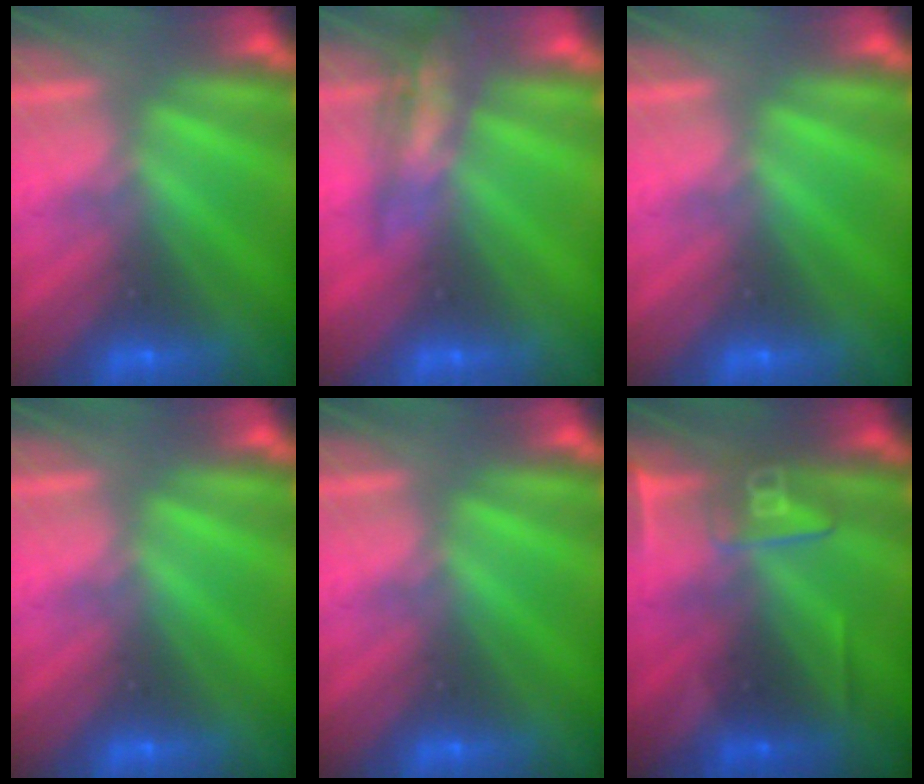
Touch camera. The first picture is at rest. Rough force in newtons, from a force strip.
{"total": 2.4}
{"total": 0.0}
{"total": 0.0}
{"total": 0.0}
{"total": 2.5}